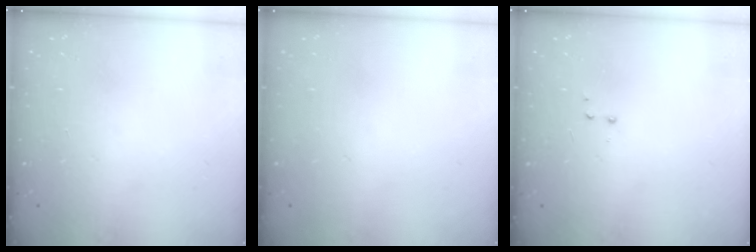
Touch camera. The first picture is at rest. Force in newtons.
{"total": 0.0}
{"total": 2.9, "press": 2.8, "slide": 0.7}